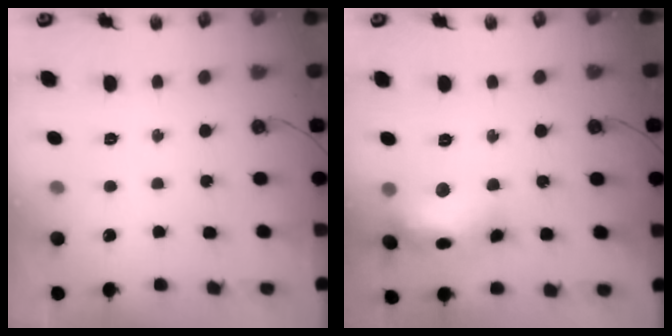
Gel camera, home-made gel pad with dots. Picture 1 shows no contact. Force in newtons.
{"total": 16.8, "press": 16.7, "slide": 1.9}